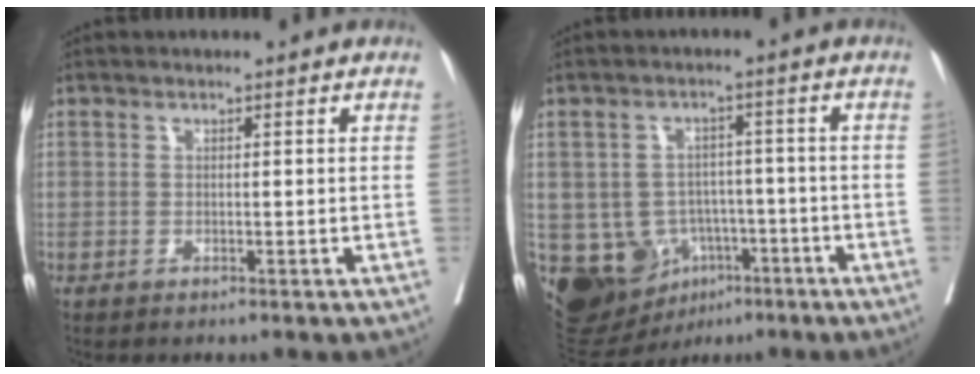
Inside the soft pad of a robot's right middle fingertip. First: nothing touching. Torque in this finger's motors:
{"motor_torque": [0.20, -0.17, 0.02, 0.00]}